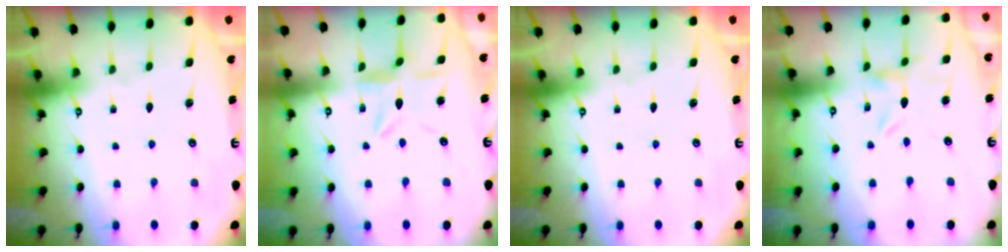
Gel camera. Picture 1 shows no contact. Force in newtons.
{"total": 5.0, "press": 5.0, "slide": 0.5}
{"total": 0.0}
{"total": 0.0}